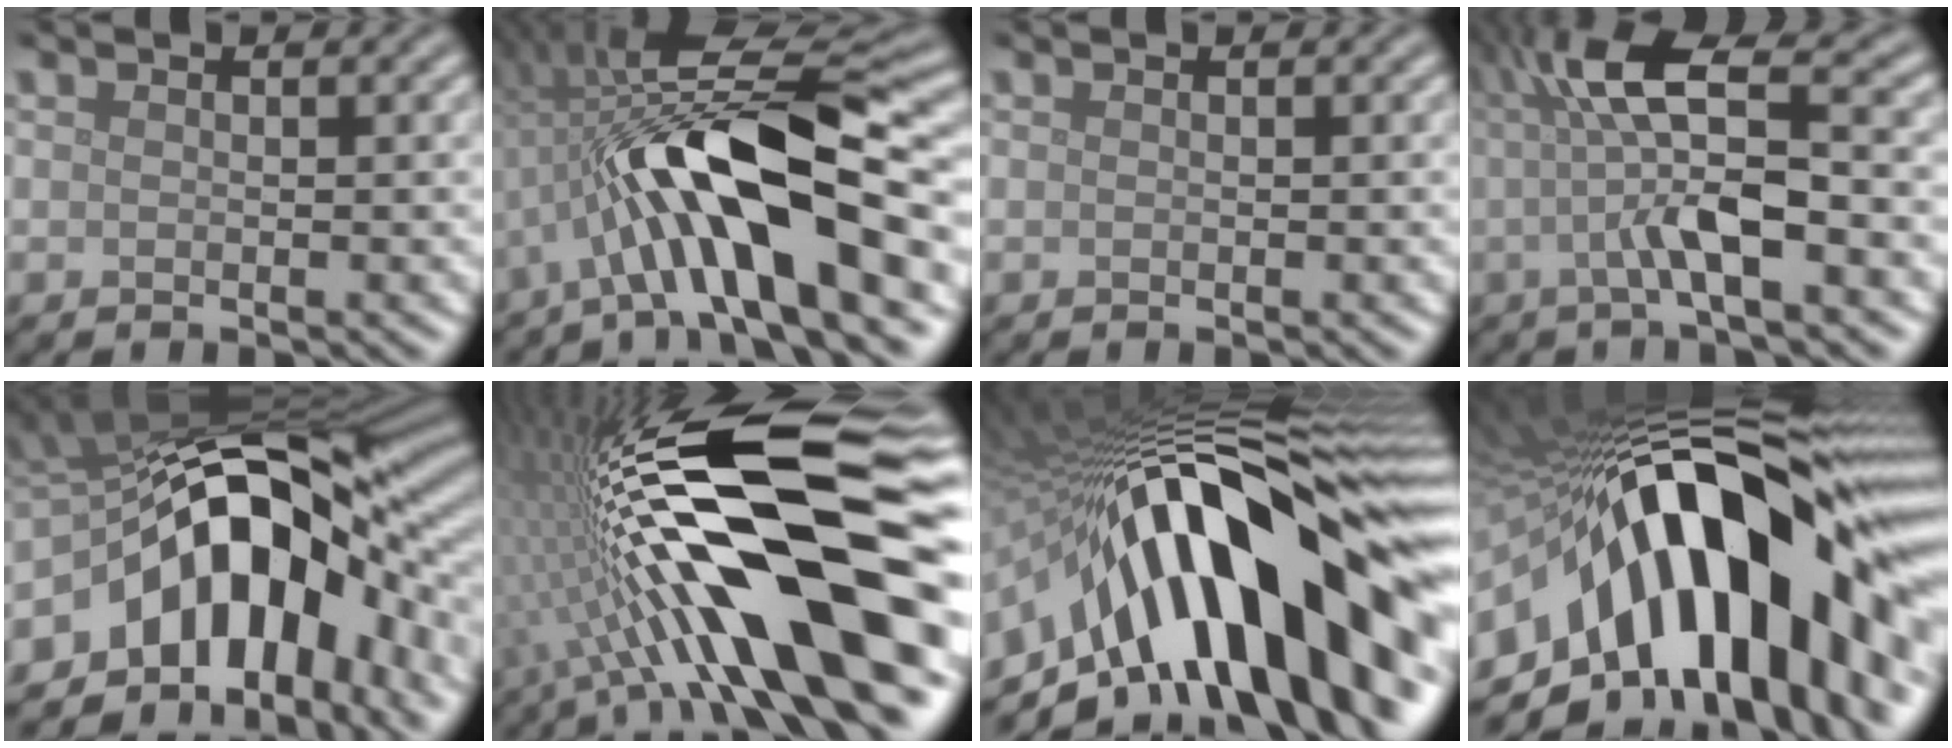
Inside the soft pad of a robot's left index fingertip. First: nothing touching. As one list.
[{"total": 12.1, "force": [-2.4, 3.6, 11.3], "torque": [-0.180, 0.020, -0.046]}, {"total": 0.0}, {"total": 7.5, "force": [0.0, 1.7, 7.3], "torque": [-0.134, 0.012, -0.005]}, {"total": 14.2, "force": [-4.9, 8.5, 10.2], "torque": [-0.127, 0.010, -0.096]}, {"total": 19.3, "force": [-1.2, 5.7, 18.3], "torque": [-0.303, 0.021, -0.032]}, {"total": 19.6, "force": [-4.3, 8.0, 17.4], "torque": [-0.231, 0.032, -0.080]}, {"total": 19.8, "force": [-3.5, 9.9, 16.8], "torque": [-0.241, 0.011, -0.061]}]